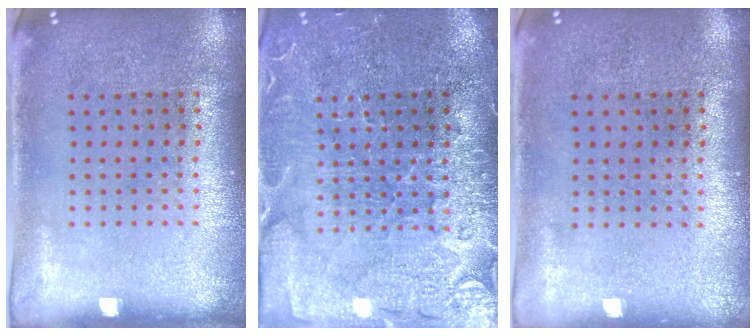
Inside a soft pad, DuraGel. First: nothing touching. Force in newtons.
{"total": 3.7, "press": 3.5, "slide": 1.1}
{"total": 0.0}